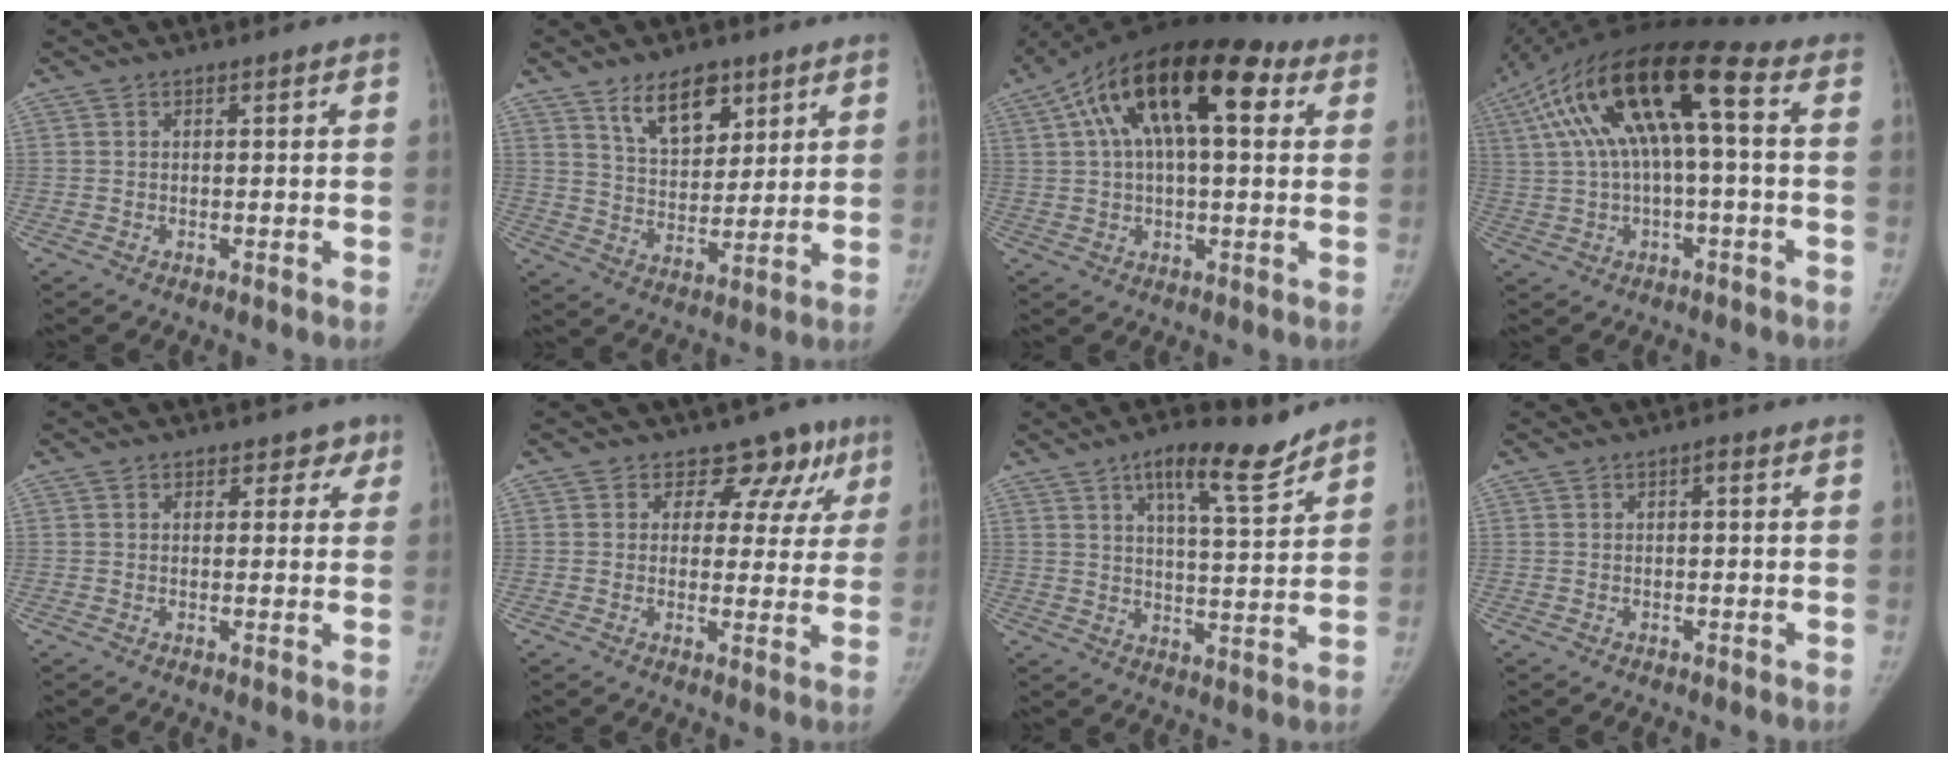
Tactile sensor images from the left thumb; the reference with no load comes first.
{"total": 10.7, "force": [6.4, 5.9, 6.2], "torque": [-0.068, -0.042, 0.116]}
{"total": 20.8, "force": [7.0, 9.5, 17.1], "torque": [-0.282, 0.037, 0.104]}
{"total": 18.4, "force": [3.7, 6.2, 16.9], "torque": [-0.336, 0.051, 0.057]}
{"total": 3.0, "force": [1.7, 2.4, 0.5], "torque": [0.032, -0.005, 0.013]}
{"total": 9.1, "force": [5.5, 6.7, 2.7], "torque": [0.022, -0.017, 0.049]}
{"total": 10.5, "force": [7.3, 2.7, 7.1], "torque": [-0.096, -0.042, 0.116]}
{"total": 0.8, "force": [0.0, 0.4, 0.7], "torque": [-0.004, 0.004, -0.005]}